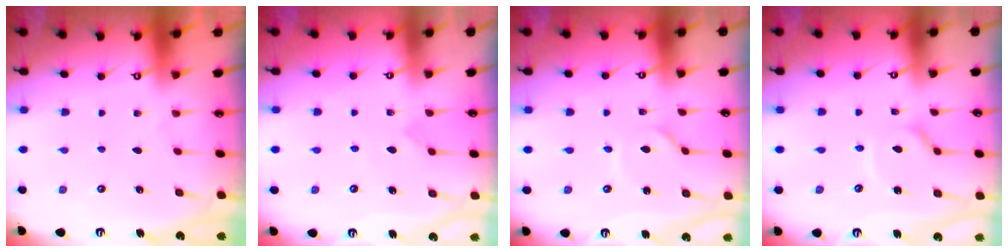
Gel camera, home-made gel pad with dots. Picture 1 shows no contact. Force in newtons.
{"total": 3.8, "press": 3.8, "slide": 0.6}
{"total": 1.7, "press": 1.6, "slide": 0.2}
{"total": 8.4, "press": 8.3, "slide": 0.9}